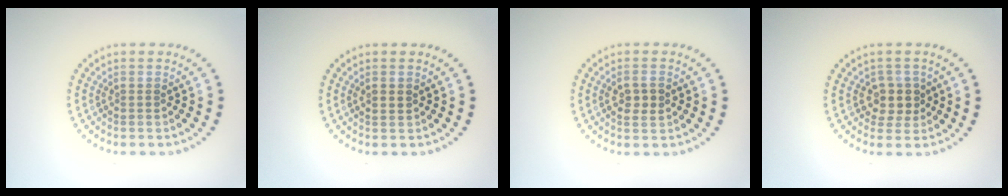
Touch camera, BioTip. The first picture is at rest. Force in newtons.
{"total": 1.4, "press": 1.4, "slide": 0.0}
{"total": 2.1, "press": 2.1, "slide": 0.3}
{"total": 2.5, "press": 2.1, "slide": 1.2}